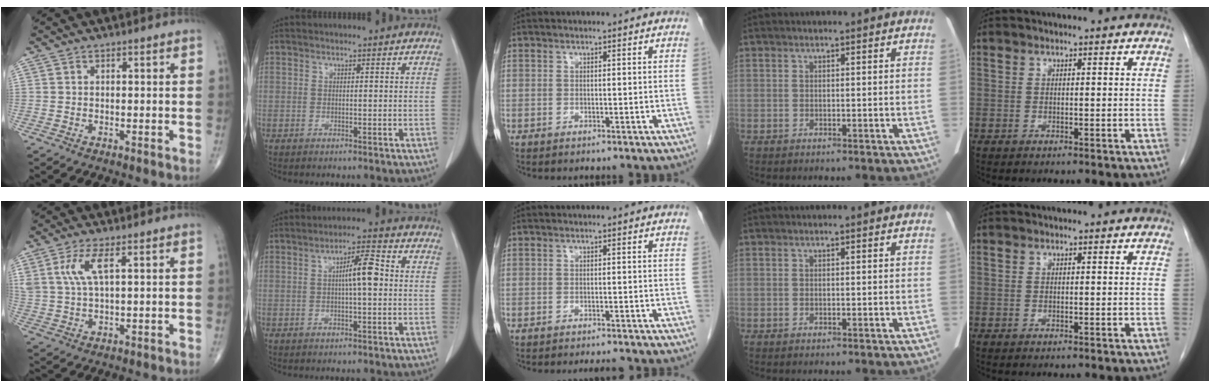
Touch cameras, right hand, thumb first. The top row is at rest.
{"thumb": {"total": 6.0, "force": [2.4, 1.8, 5.2], "torque": [-0.125, -0.004, 0.053]}, "index": {"total": 5.4, "force": [0.4, 0.8, 5.4], "torque": [-0.090, 0.013, 0.004]}, "middle": {"total": 3.4, "force": [-3.2, 0.5, 1.1], "torque": [-0.011, -0.005, -0.041]}}